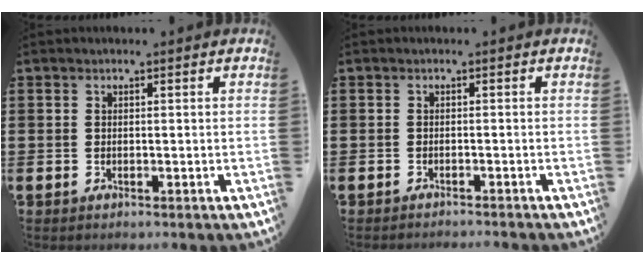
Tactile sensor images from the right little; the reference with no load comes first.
{"total": 0.8, "force": [-0.7, -0.2, 0.0], "torque": [0.000, -0.001, -0.015]}